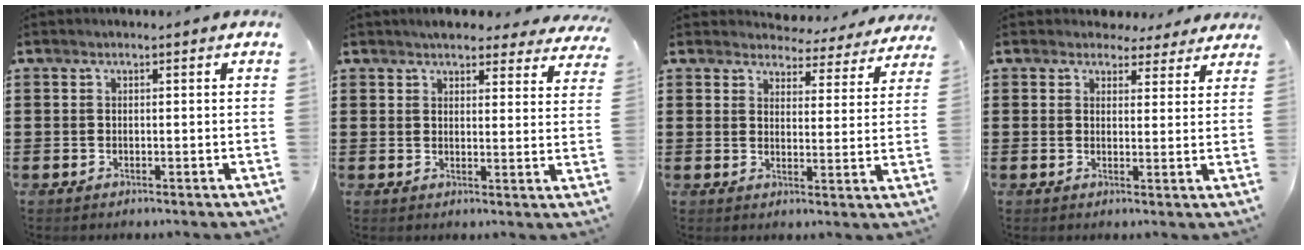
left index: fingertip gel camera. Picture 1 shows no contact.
{"total": 4.2, "force": [3.9, 0.9, 1.3], "torque": [-0.031, -0.014, 0.069]}
{"total": 4.3, "force": [4.2, 0.7, 0.6], "torque": [-0.026, -0.031, 0.070]}
{"total": 3.3, "force": [2.9, 1.4, 0.7], "torque": [-0.017, -0.007, 0.054]}